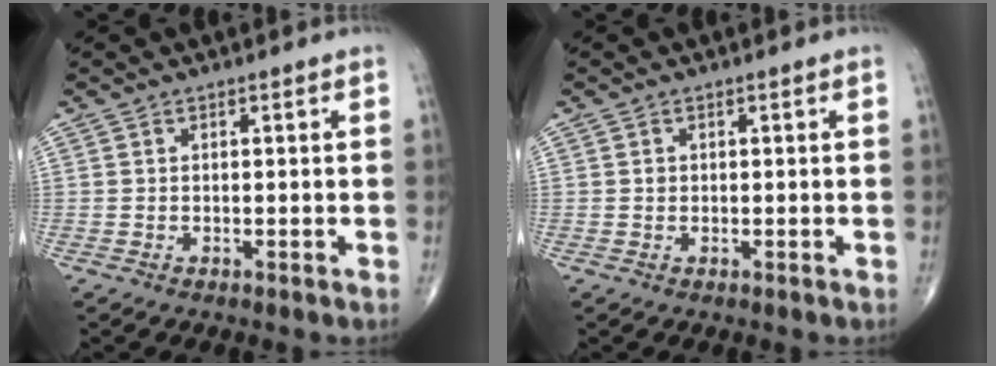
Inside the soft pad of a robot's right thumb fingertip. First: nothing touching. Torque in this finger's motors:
{"motor_torque": [0.13, -0.05, 0.07, -0.01, 0.03]}